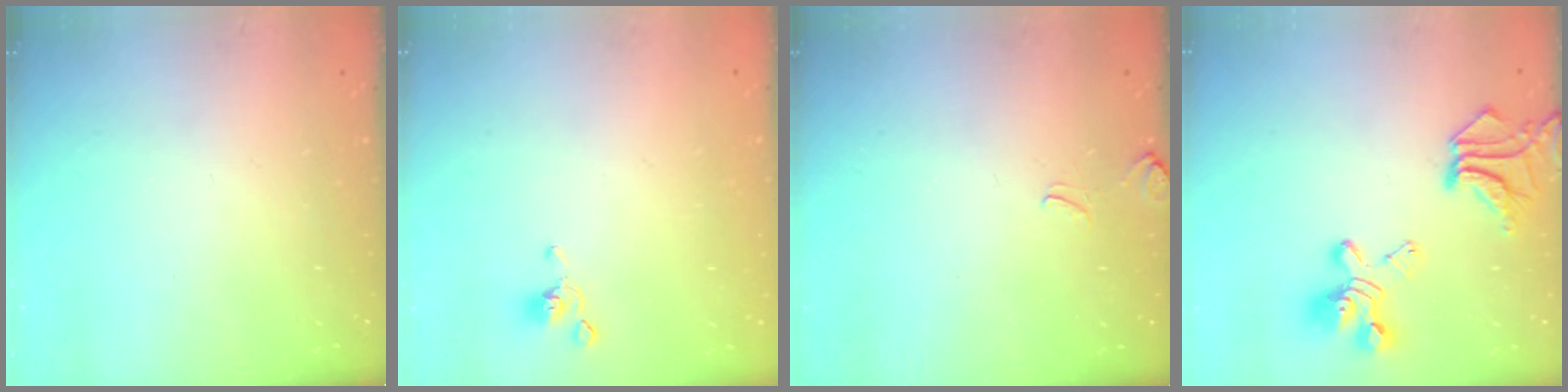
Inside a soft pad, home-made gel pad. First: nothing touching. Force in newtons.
{"total": 2.3, "press": 2.2, "slide": 0.5}
{"total": 3.7, "press": 3.7, "slide": 0.5}
{"total": 14.4, "press": 14.1, "slide": 2.8}